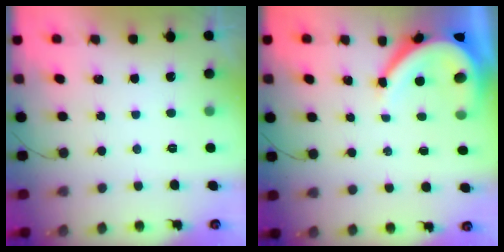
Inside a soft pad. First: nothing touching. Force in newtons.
{"total": 9.9, "press": 9.8, "slide": 1.1}